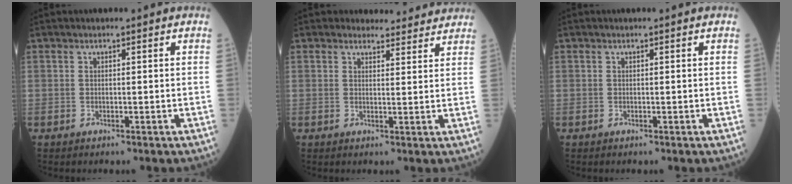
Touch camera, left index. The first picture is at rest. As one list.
[{"total": 6.1, "force": [5.8, 1.8, 0.1], "torque": [0.011, 0.002, 0.054]}, {"total": 0.0}]